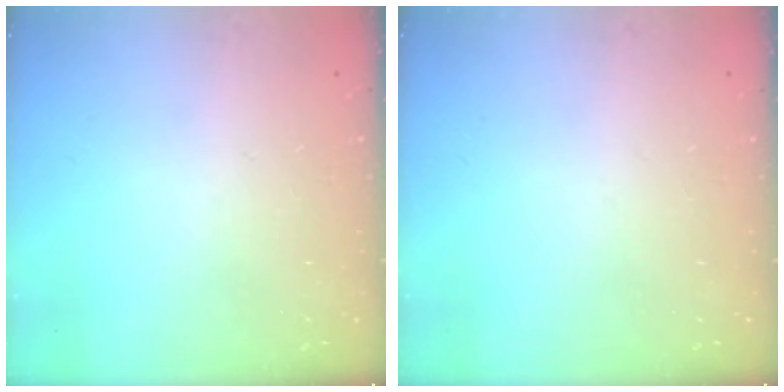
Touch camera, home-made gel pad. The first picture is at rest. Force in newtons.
{"total": 0.0}